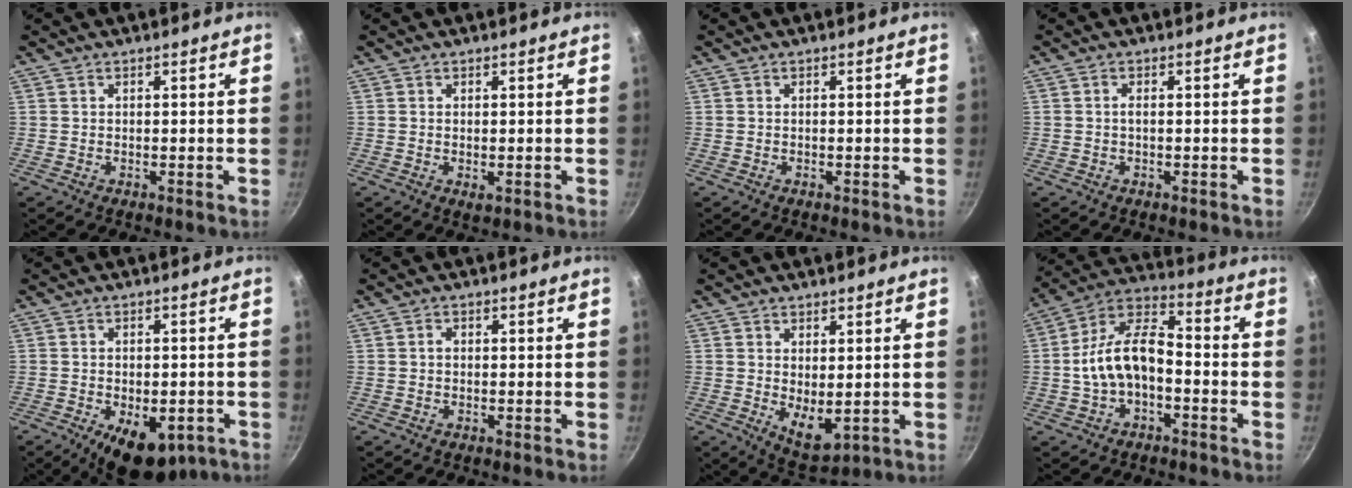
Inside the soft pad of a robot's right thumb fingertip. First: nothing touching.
{"total": 1.5, "force": [-0.2, 0.7, 1.3], "torque": [-0.022, -0.005, -0.002]}
{"total": 0.0}
{"total": 1.0, "force": [-0.2, 0.5, 0.8], "torque": [-0.016, 0.003, -0.003]}
{"total": 11.0, "force": [-4.8, 5.9, 8.0], "torque": [-0.079, 0.009, -0.054]}
{"total": 0.9, "force": [0.0, 0.8, 0.6], "torque": [-0.010, 0.006, -0.001]}
{"total": 6.5, "force": [0.5, 3.2, 5.6], "torque": [-0.077, -0.022, 0.022]}
{"total": 14.5, "force": [-2.6, 8.3, 11.6], "torque": [-0.193, 0.053, -0.061]}